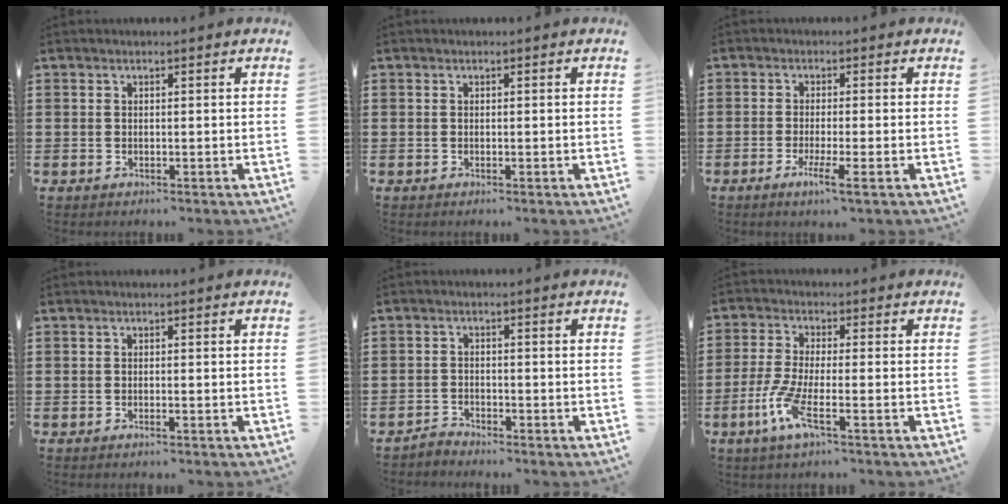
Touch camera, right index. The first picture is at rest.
{"total": 0.0}
{"total": 3.6, "force": [-1.9, 0.1, 3.1], "torque": [-0.065, -0.014, -0.036]}
{"total": 0.5, "force": [-0.3, -0.1, 0.4], "torque": [-0.007, -0.003, -0.005]}
{"total": 1.7, "force": [-1.7, 0.3, -0.1], "torque": [-0.004, 0.007, -0.036]}
{"total": 6.0, "force": [-2.8, 1.1, 5.2], "torque": [-0.128, -0.018, -0.060]}